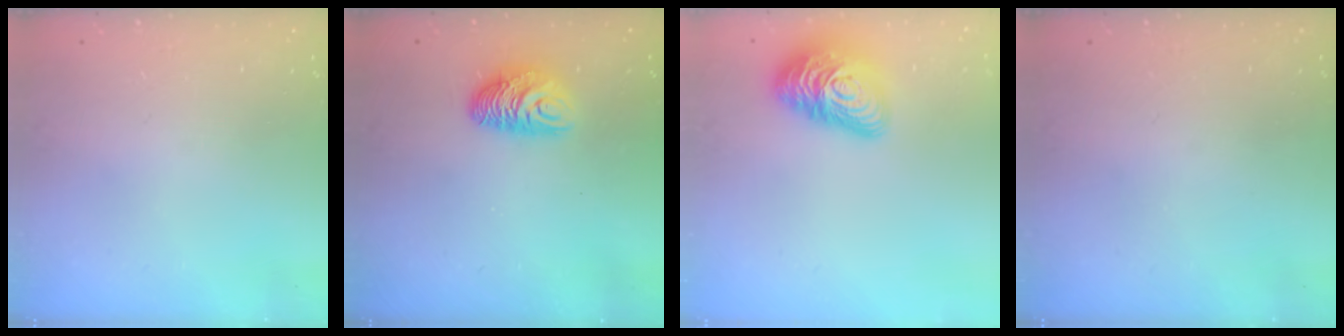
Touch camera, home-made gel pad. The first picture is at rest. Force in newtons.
{"total": 9.0, "press": 9.0, "slide": 0.2}
{"total": 16.4, "press": 16.4, "slide": 0.9}
{"total": 0.0}